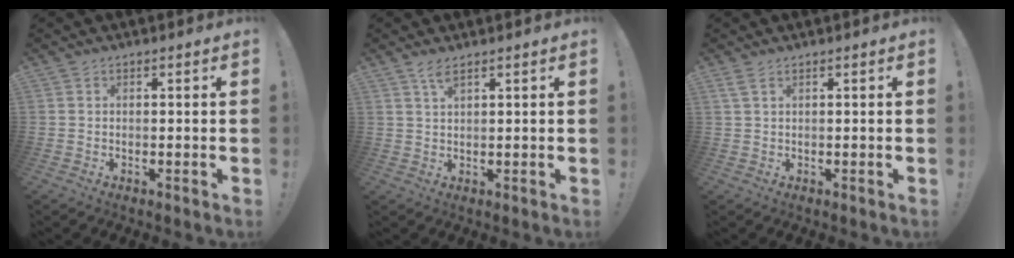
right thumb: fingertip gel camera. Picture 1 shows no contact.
{"total": 3.0, "force": [2.0, 0.5, 2.2], "torque": [-0.041, -0.007, 0.034]}
{"total": 2.0, "force": [1.0, 0.2, 1.7], "torque": [-0.034, 0.000, 0.019]}